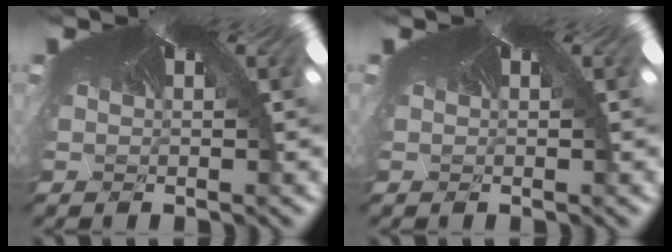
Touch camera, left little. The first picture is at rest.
{"total": 0.0}